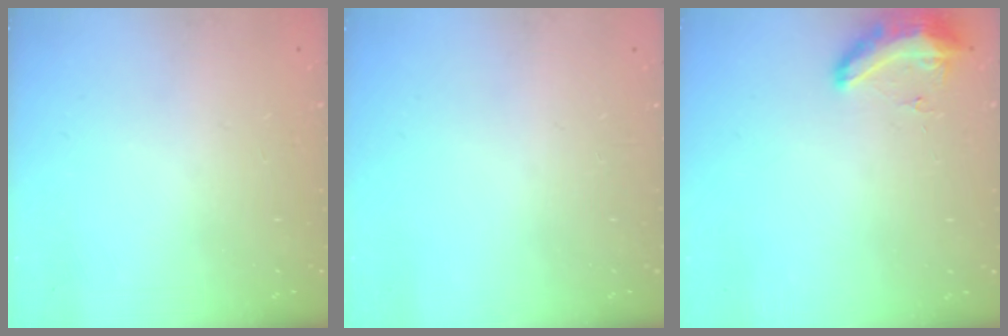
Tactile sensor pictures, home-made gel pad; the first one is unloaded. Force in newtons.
{"total": 0.0}
{"total": 9.1, "press": 8.9, "slide": 1.9}